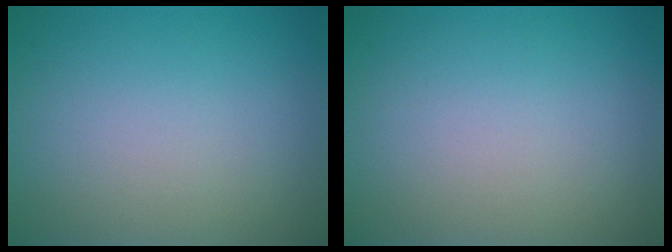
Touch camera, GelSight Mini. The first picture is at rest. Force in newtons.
{"total": 0.0}